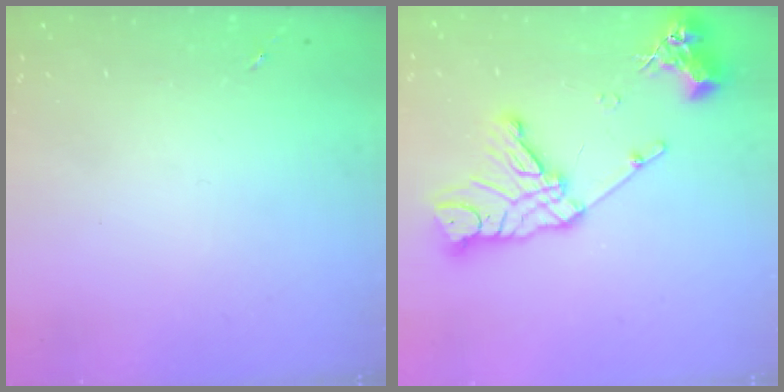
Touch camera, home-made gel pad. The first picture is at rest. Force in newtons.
{"total": 17.2, "press": 17.1, "slide": 1.8}